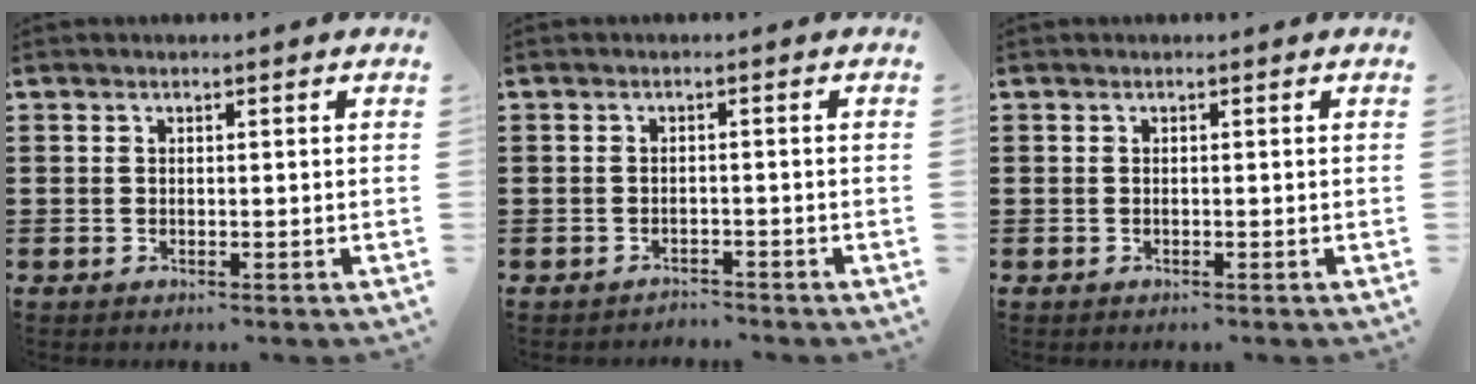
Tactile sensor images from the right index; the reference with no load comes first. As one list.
[{"total": 1.5, "force": [-1.5, 0.2, -0.2], "torque": [-0.003, 0.002, -0.034]}, {"total": 0.0}]